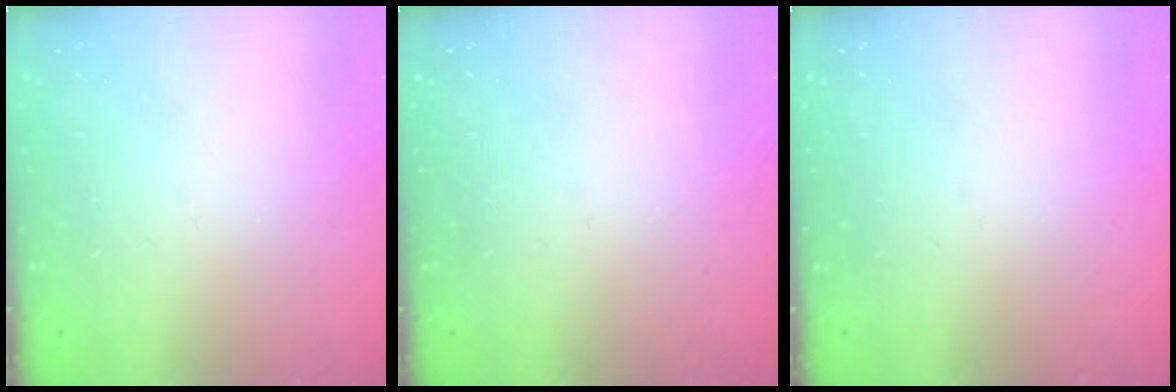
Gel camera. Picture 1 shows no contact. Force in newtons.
{"total": 0.0}
{"total": 0.0}